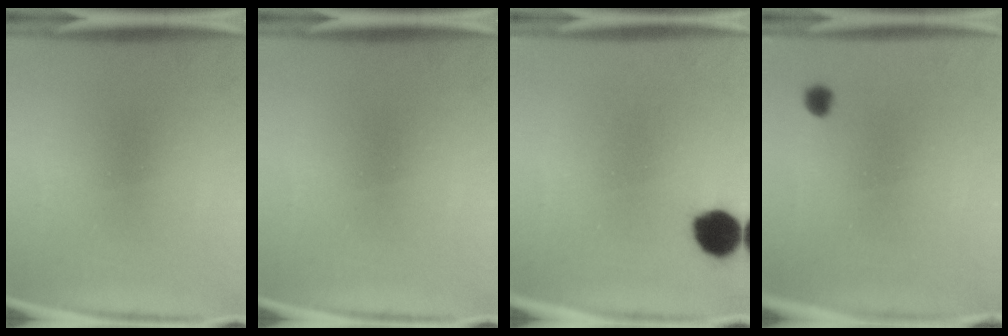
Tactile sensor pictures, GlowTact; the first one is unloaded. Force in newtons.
{"total": 0.0}
{"total": 7.3}
{"total": 1.8}